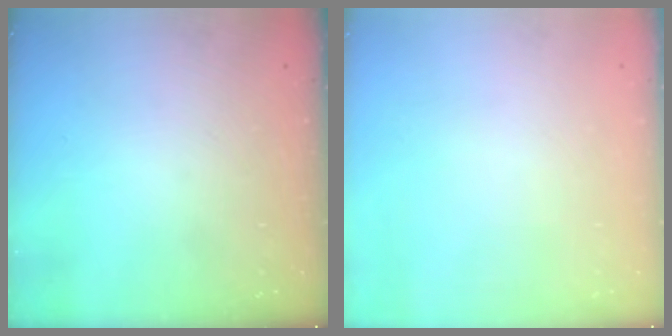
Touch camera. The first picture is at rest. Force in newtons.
{"total": 0.0}